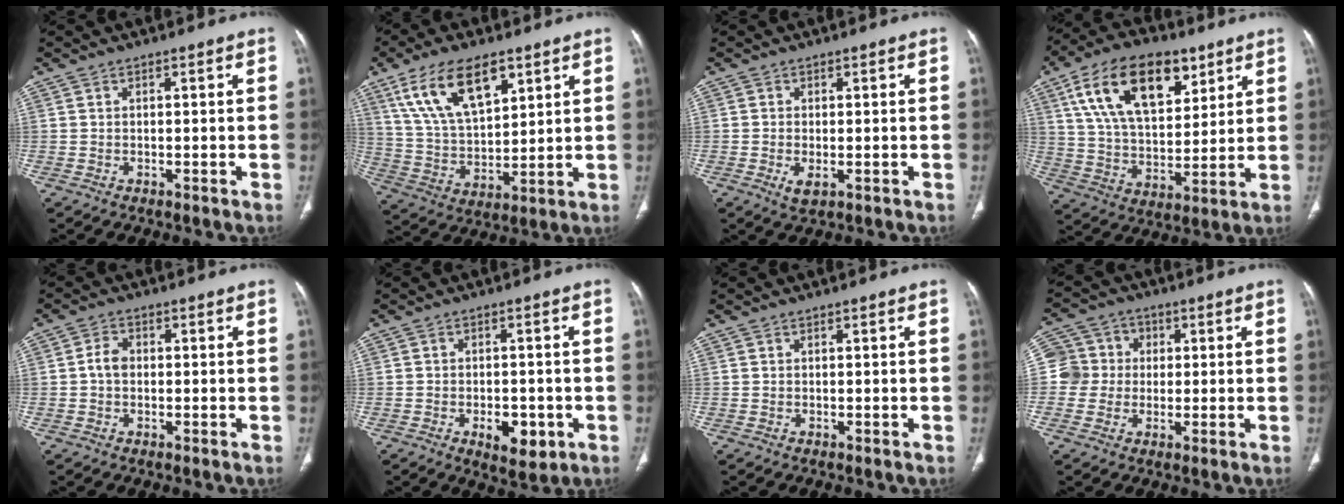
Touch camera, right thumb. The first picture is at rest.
{"total": 16.4, "force": [8.8, 7.6, 11.5], "torque": [-0.193, -0.026, 0.176]}
{"total": 2.6, "force": [-0.8, 1.2, 2.1], "torque": [-0.043, -0.006, -0.008]}
{"total": 20.8, "force": [10.1, 11.0, 14.5], "torque": [-0.221, -0.027, 0.182]}
{"total": 2.8, "force": [-0.2, 2.1, 1.9], "torque": [-0.031, 0.010, -0.008]}
{"total": 6.7, "force": [-2.4, 3.7, 5.0], "torque": [-0.054, 0.005, -0.023]}
{"total": 0.0}
{"total": 7.4, "force": [0.4, 7.3, 1.2], "torque": [0.009, 0.017, 0.001]}